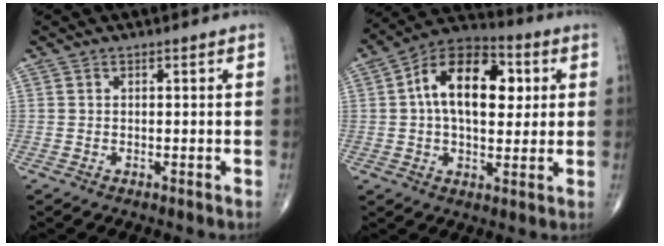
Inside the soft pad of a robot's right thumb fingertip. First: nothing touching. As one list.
[{"total": 17.0, "force": [3.3, 9.9, 13.5], "torque": [-0.191, 0.016, 0.046]}]